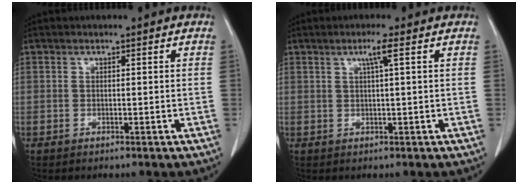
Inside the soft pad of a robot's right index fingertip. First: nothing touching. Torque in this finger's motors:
{"motor_torque": [0.16, -0.09, 0.07, 0.02]}